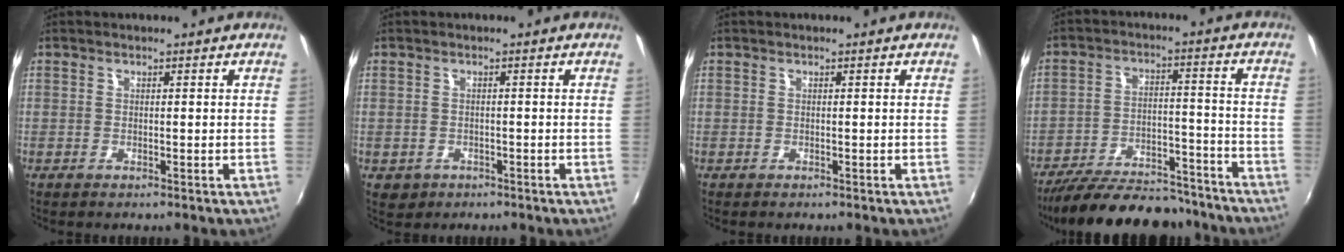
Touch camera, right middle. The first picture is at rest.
{"total": 2.9, "force": [-1.1, 2.6, 1.0], "torque": [-0.025, -0.004, -0.012]}
{"total": 0.0}
{"total": 22.8, "force": [-19.7, 7.1, 9.0], "torque": [-0.177, 0.003, -0.270]}